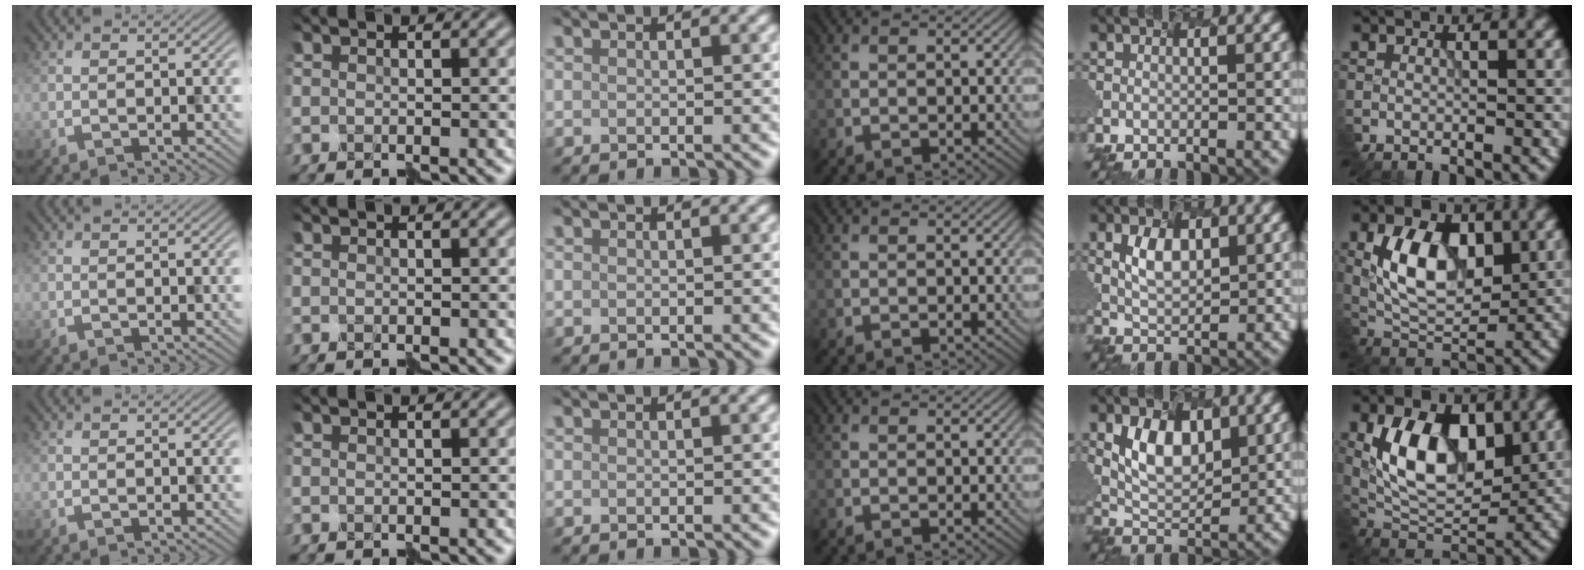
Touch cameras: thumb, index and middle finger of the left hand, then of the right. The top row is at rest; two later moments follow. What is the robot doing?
{"motion": "assemble", "object": "hinged jar"}